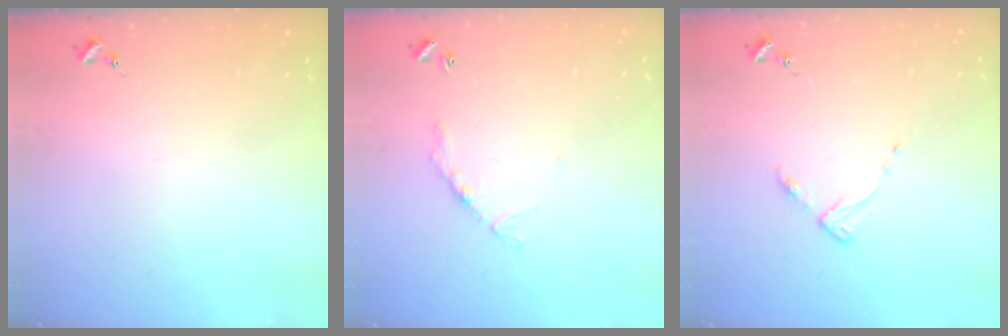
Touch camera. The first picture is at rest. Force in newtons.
{"total": 6.4, "press": 6.4, "slide": 0.4}
{"total": 5.0, "press": 4.9, "slide": 0.6}